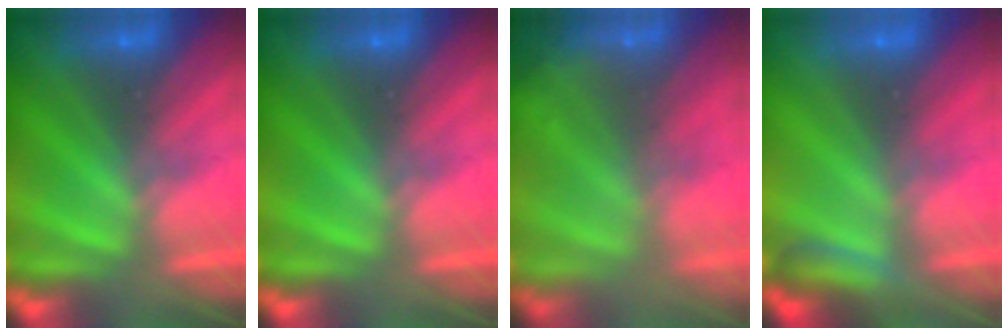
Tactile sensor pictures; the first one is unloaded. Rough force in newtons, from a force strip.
{"total": 0.0}
{"total": 7.5}
{"total": 2.8}